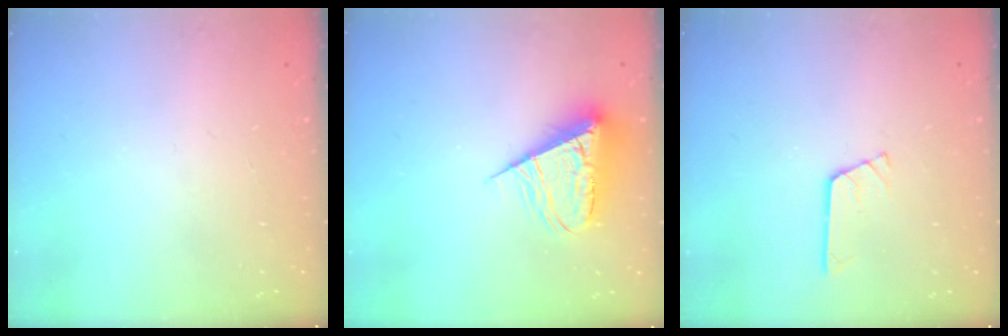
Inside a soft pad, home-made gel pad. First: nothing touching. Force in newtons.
{"total": 11.8, "press": 11.8, "slide": 0.5}
{"total": 3.4, "press": 3.4, "slide": 0.3}